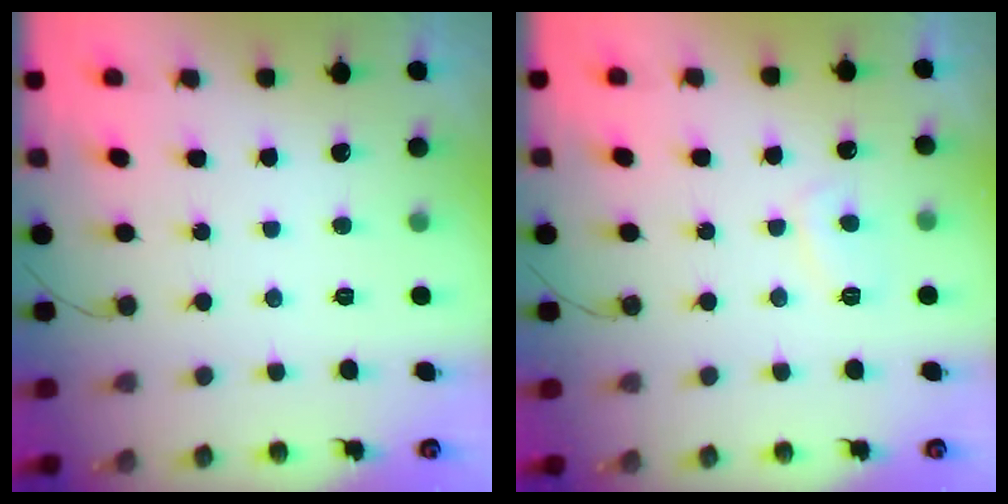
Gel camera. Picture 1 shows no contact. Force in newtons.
{"total": 3.3, "press": 3.3, "slide": 0.5}